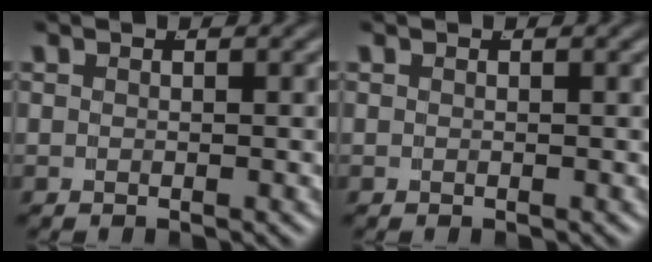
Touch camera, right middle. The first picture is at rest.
{"total": 0.0}